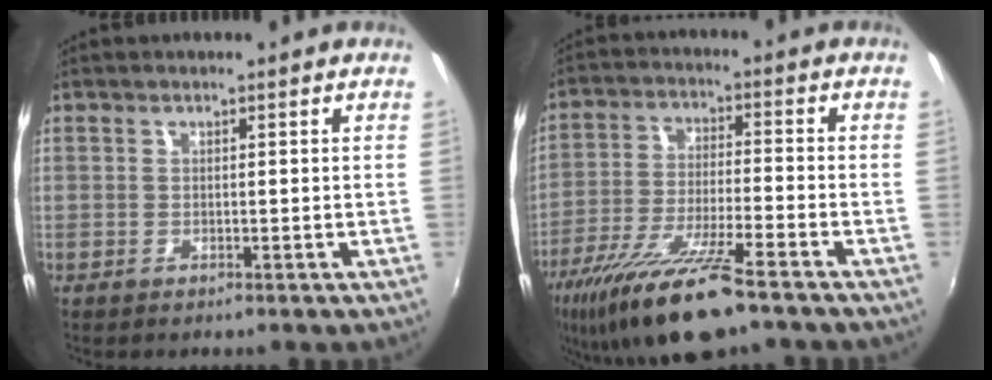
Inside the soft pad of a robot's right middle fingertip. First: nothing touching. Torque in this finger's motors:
{"motor_torque": [1.08, -1.06, 0.40, 0.21]}